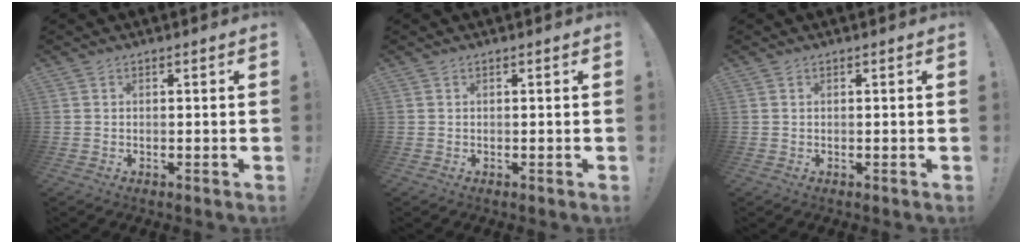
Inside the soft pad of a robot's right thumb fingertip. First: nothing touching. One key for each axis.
{"total": 0.0}
{"total": 0.0}